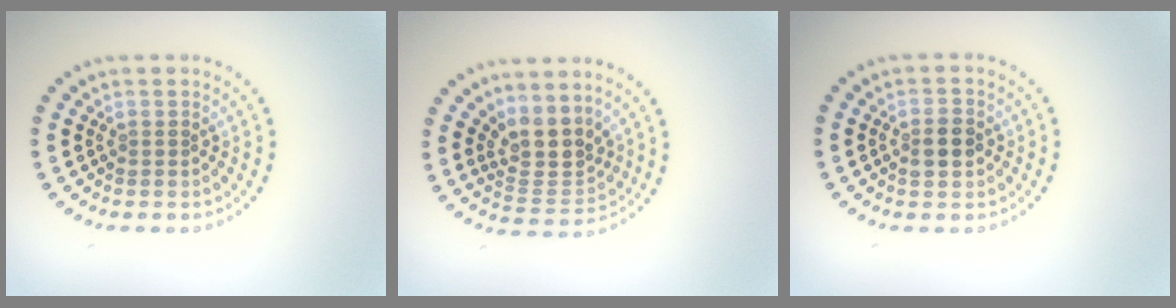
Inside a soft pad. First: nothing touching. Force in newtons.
{"total": 4.0, "press": 3.3, "slide": 2.2}
{"total": 2.7, "press": 2.7, "slide": 0.1}